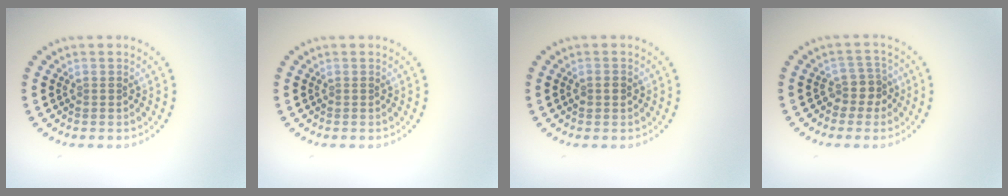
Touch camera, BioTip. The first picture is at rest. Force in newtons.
{"total": 0.0}
{"total": 1.4, "press": 1.4, "slide": 0.2}
{"total": 2.2, "press": 1.7, "slide": 1.4}